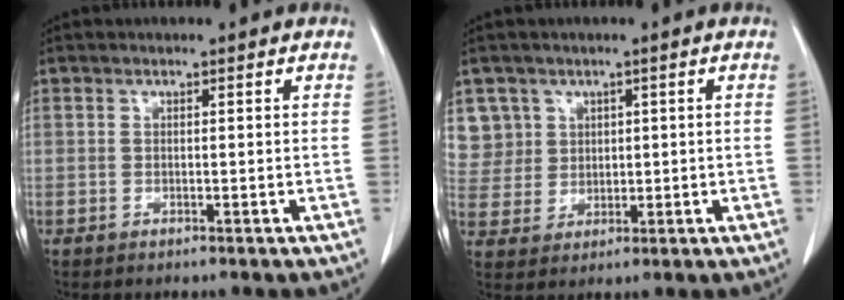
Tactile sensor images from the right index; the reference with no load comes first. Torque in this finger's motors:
{"motor_torque": [-0.33, 0.30, -0.02, 0.00]}